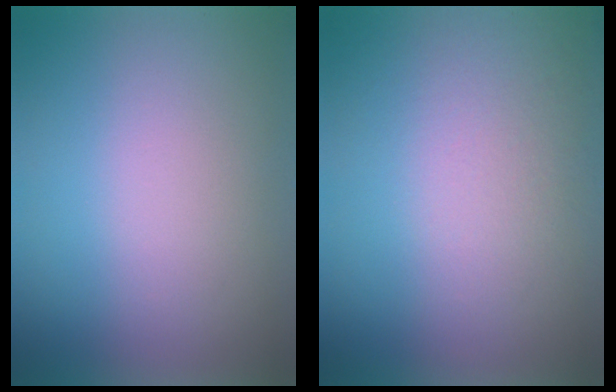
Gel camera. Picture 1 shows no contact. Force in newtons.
{"total": 2.7}